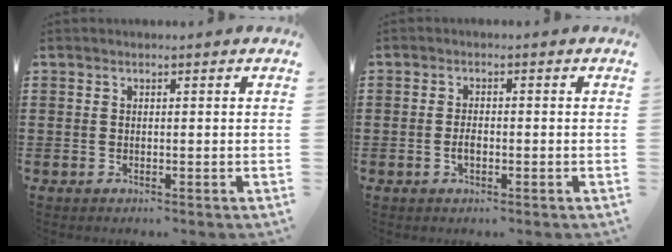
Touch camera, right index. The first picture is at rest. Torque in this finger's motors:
{"motor_torque": [1.53, 0.61, 0.28, 0.07]}